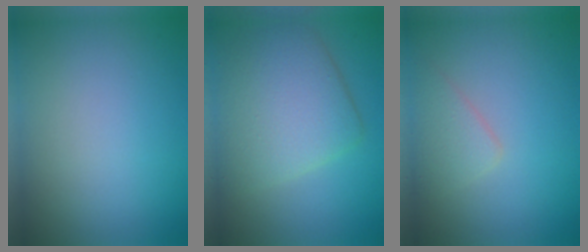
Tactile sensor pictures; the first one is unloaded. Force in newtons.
{"total": 6.8, "press": 6.8, "slide": 0.3}
{"total": 2.2, "press": 2.1, "slide": 0.2}